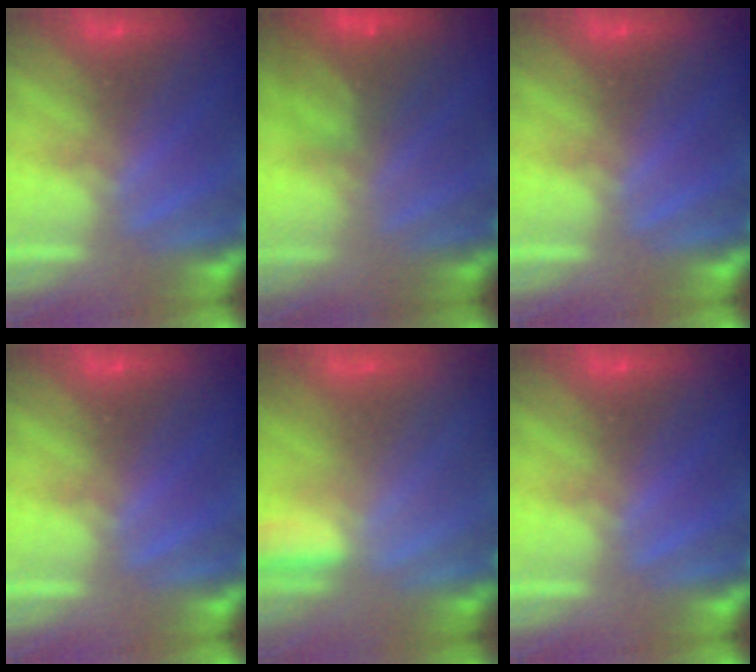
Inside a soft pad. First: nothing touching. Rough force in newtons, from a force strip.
{"total": 7.4}
{"total": 0.0}
{"total": 0.0}
{"total": 2.8}
{"total": 0.0}